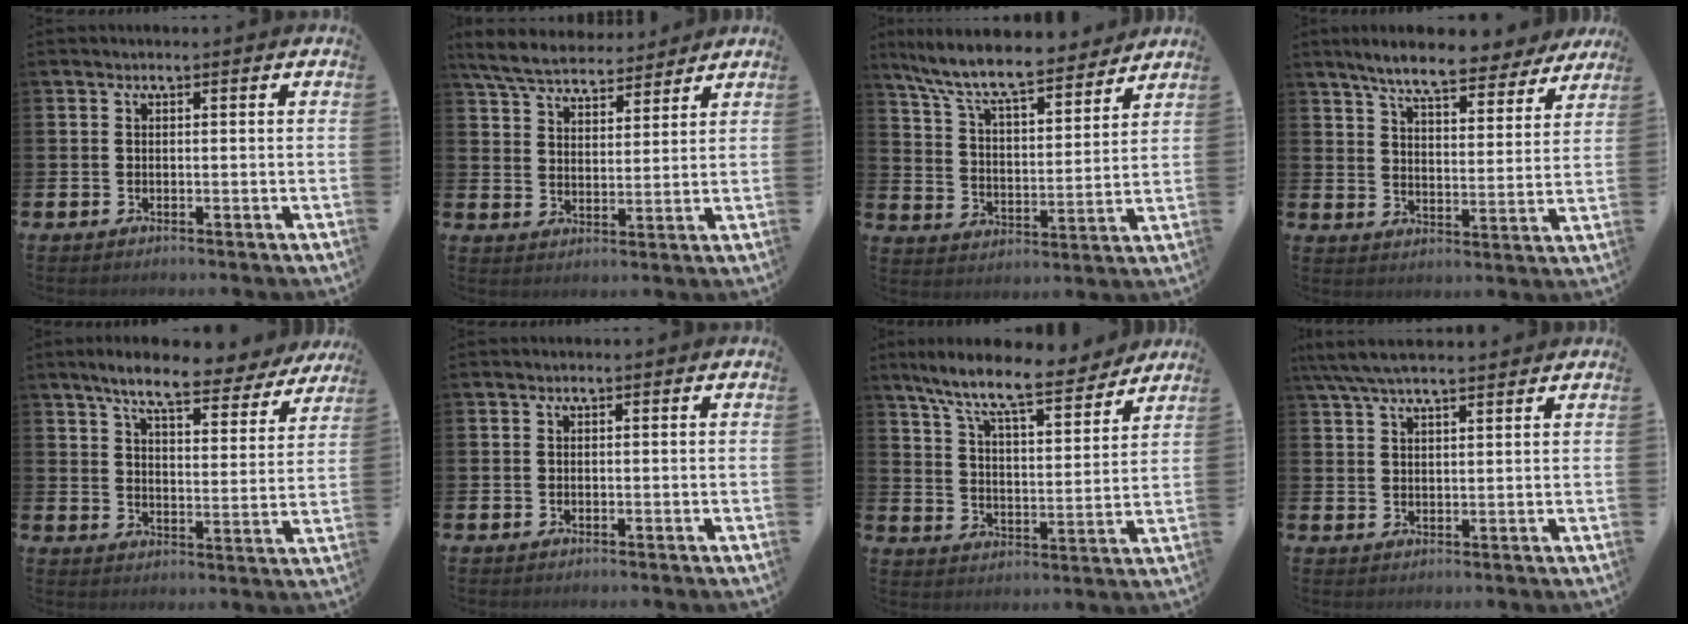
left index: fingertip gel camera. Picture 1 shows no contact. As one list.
[{"total": 6.7, "force": [6.3, 1.6, 1.6], "torque": [-0.058, -0.025, 0.115]}, {"total": 9.7, "force": [8.8, 1.8, 3.7], "torque": [-0.103, -0.059, 0.152]}, {"total": 8.6, "force": [7.8, 1.5, 3.4], "torque": [-0.082, -0.040, 0.136]}, {"total": 8.3, "force": [7.3, 1.5, 3.7], "torque": [-0.086, -0.035, 0.124]}, {"total": 0.0}, {"total": 10.2, "force": [8.9, 1.6, 4.6], "torque": [-0.120, -0.053, 0.150]}, {"total": 5.6, "force": [4.9, 1.1, 2.5], "torque": [-0.058, -0.010, 0.091]}]